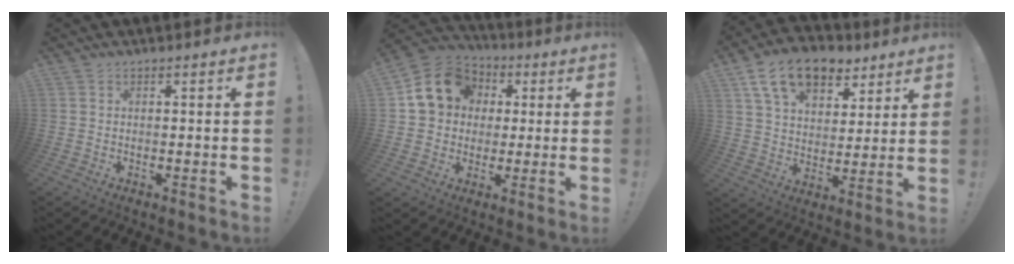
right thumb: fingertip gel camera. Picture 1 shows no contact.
{"total": 14.6, "force": [3.8, 12.4, 6.6], "torque": [-0.085, 0.000, 0.079]}
{"total": 16.2, "force": [9.6, 9.7, 8.8], "torque": [-0.142, -0.048, 0.178]}